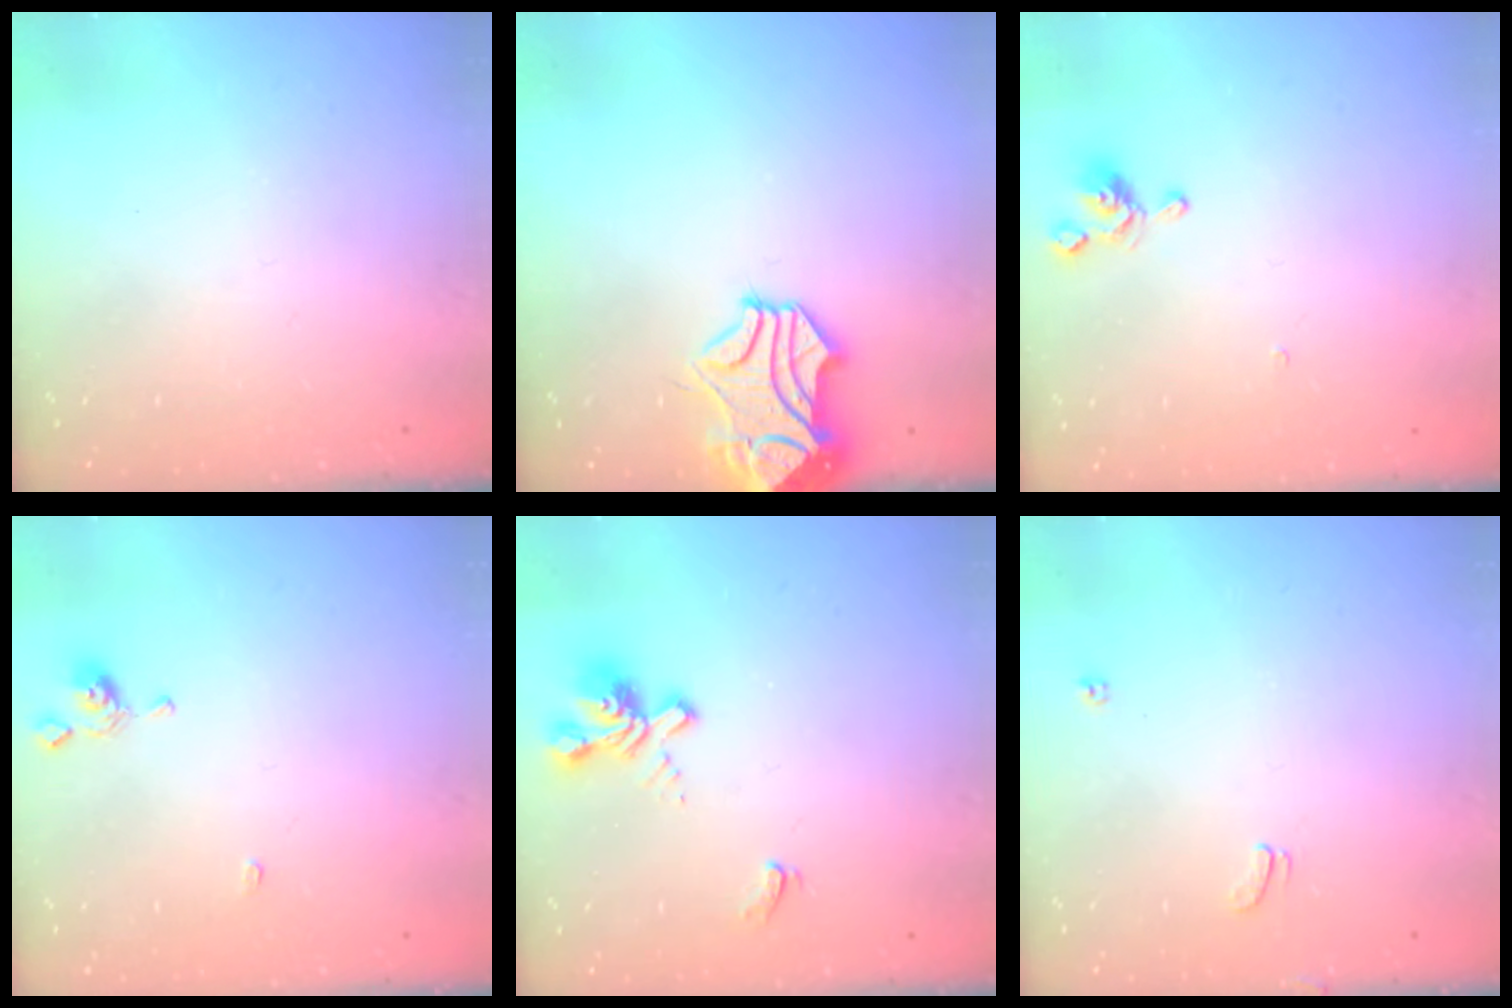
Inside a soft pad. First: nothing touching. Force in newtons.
{"total": 2.0, "press": 1.3, "slide": 1.5}
{"total": 1.4, "press": 1.3, "slide": 0.6}
{"total": 1.3, "press": 1.2, "slide": 0.4}
{"total": 2.4, "press": 2.1, "slide": 1.3}
{"total": 2.3, "press": 2.3, "slide": 0.4}